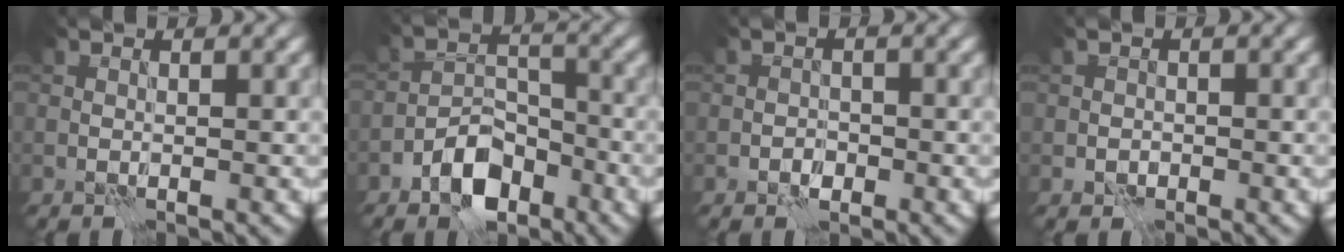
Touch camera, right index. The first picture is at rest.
{"total": 5.9, "force": [-3.7, 3.2, 3.3], "torque": [-0.049, 0.004, -0.071]}
{"total": 1.4, "force": [-0.7, 1.0, 0.6], "torque": [-0.006, 0.002, -0.015]}
{"total": 1.2, "force": [-0.4, 1.1, 0.3], "torque": [-0.001, -0.003, -0.009]}